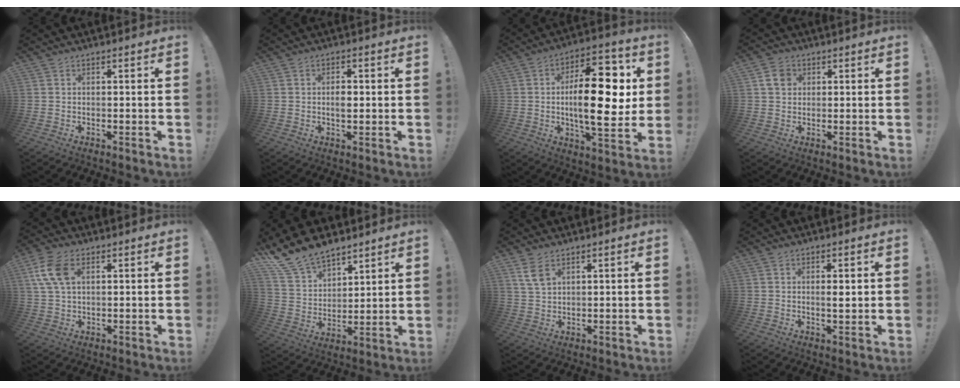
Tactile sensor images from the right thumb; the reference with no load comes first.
{"total": 2.9, "force": [-0.1, 1.8, 2.3], "torque": [-0.030, 0.001, -0.006]}
{"total": 23.9, "force": [1.3, 10.0, 21.7], "torque": [-0.337, -0.003, 0.018]}
{"total": 5.2, "force": [1.6, 4.2, 2.7], "torque": [-0.037, 0.004, 0.032]}
{"total": 9.6, "force": [3.4, 5.6, 7.0], "torque": [-0.148, 0.001, 0.065]}
{"total": 15.0, "force": [12.5, 6.8, 4.4], "torque": [-0.095, -0.093, 0.237]}
{"total": 5.3, "force": [3.1, 2.5, 3.4], "torque": [-0.055, -0.013, 0.058]}
{"total": 2.3, "force": [0.3, 0.5, 2.2], "torque": [-0.030, -0.007, 0.001]}